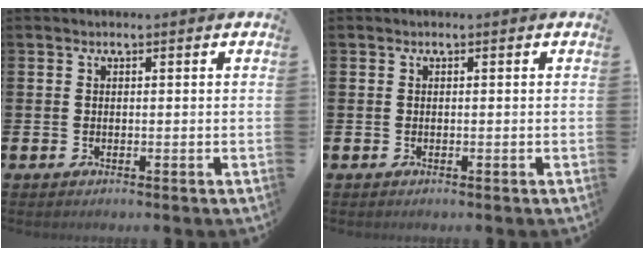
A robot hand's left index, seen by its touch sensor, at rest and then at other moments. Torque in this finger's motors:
{"motor_torque": [0.00, 0.00, 0.00, 0.00]}